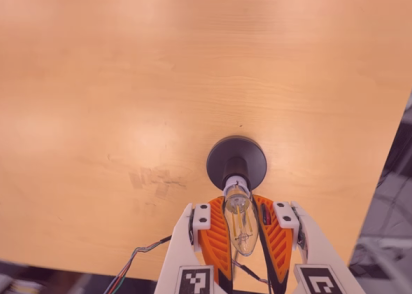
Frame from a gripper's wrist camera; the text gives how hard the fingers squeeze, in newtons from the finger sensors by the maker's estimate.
{"total": 25.5, "left": 25.7, "right": 25.3}